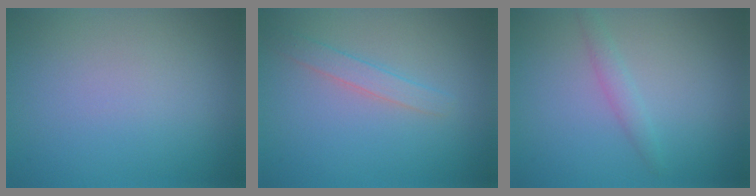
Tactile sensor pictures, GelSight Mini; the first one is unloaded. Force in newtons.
{"total": 1.8, "press": 1.8, "slide": 0.0}
{"total": 1.4, "press": 1.4, "slide": 0.1}